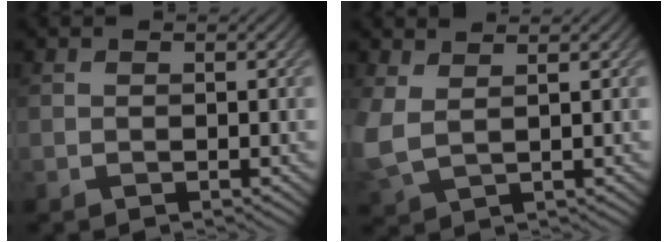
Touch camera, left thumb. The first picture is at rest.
{"total": 4.1, "force": [1.5, 2.0, 3.2], "torque": [-0.098, -0.005, 0.034]}